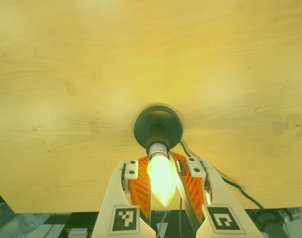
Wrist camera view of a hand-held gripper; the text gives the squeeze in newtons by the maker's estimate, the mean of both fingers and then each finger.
{"total": 15.5, "left": 20.7, "right": 10.3}